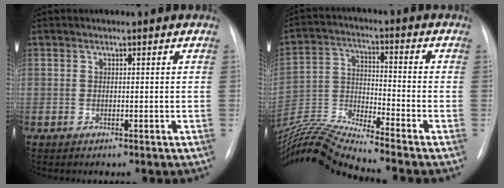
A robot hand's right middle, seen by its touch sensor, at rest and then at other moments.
{"total": 15.5, "force": [-14.5, -2.2, 5.1], "torque": [-0.105, 0.002, -0.269]}